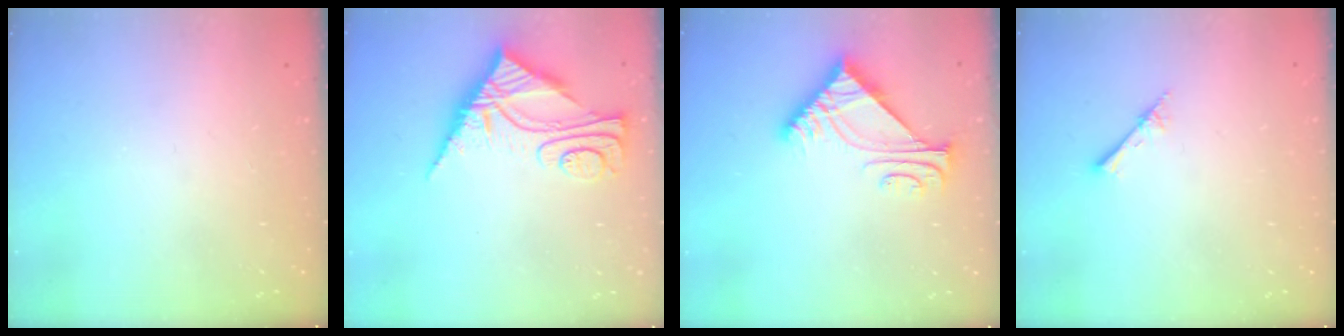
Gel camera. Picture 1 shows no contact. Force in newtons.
{"total": 8.8, "press": 8.8, "slide": 0.7}
{"total": 7.0, "press": 6.9, "slide": 0.8}
{"total": 2.4, "press": 2.4, "slide": 0.3}